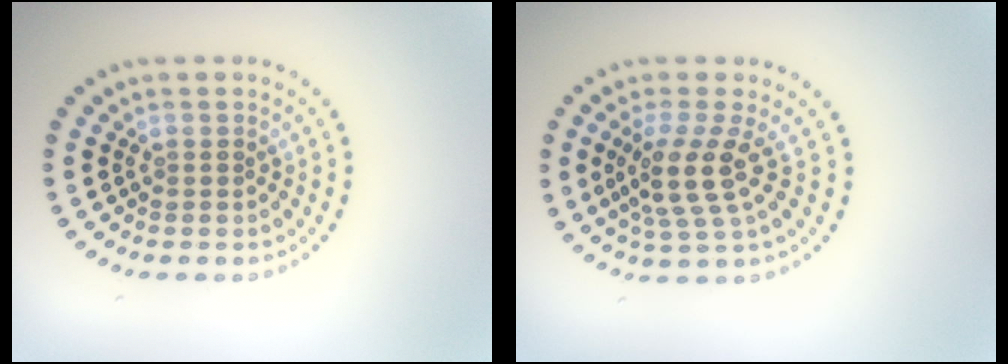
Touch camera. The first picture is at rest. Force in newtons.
{"total": 3.9, "press": 2.9, "slide": 2.6}